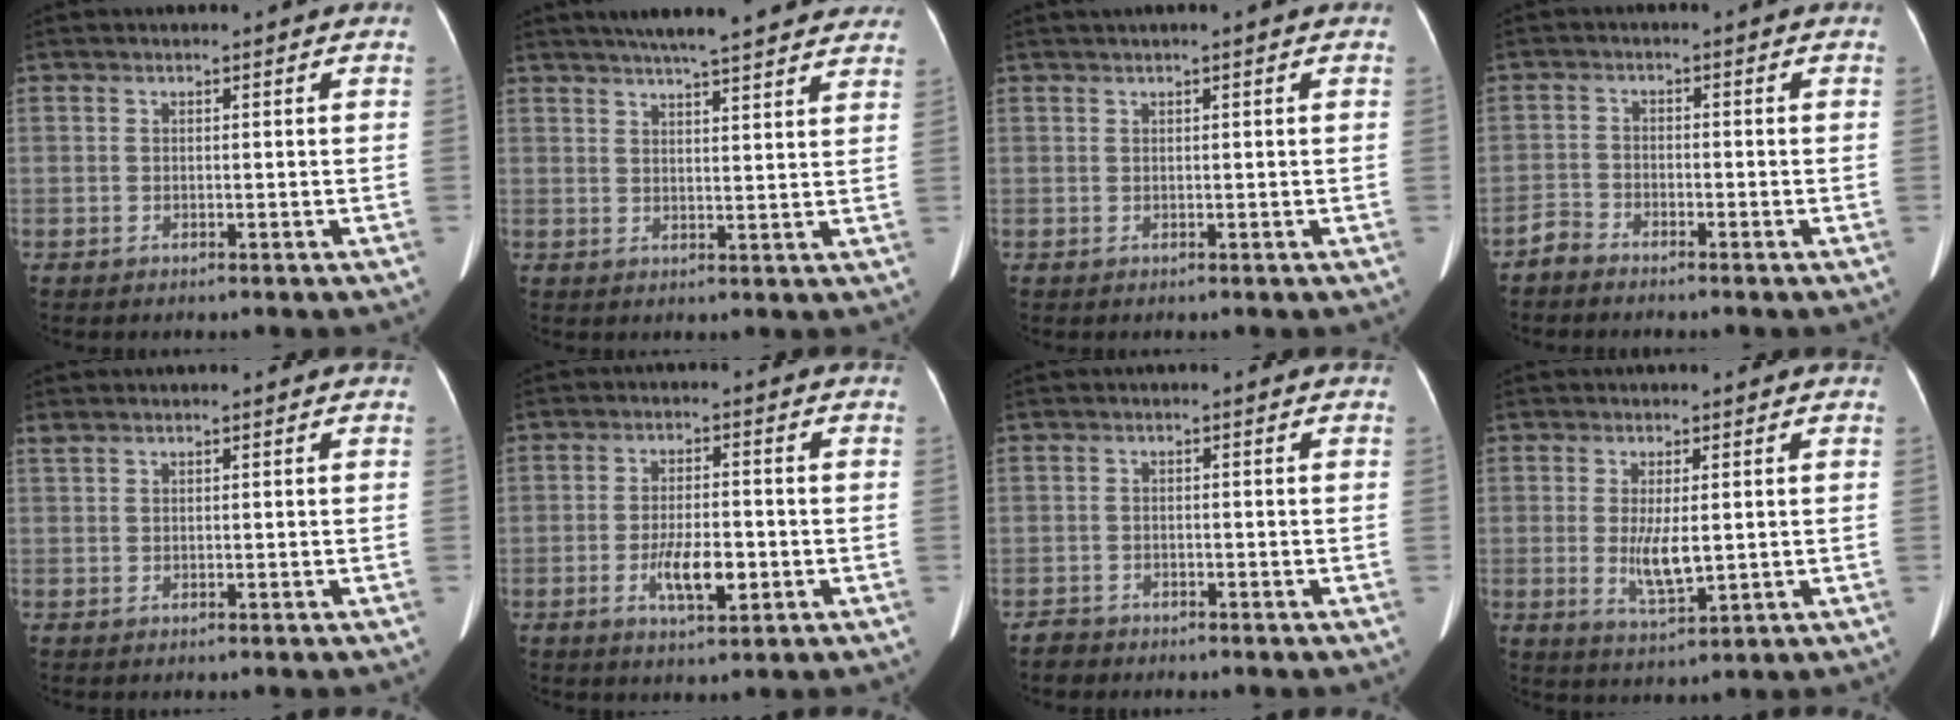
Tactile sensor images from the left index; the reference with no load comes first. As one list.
[{"total": 19.1, "force": [16.6, 2.6, 9.1], "torque": [-0.122, 0.031, 0.205]}, {"total": 1.1, "force": [0.6, -0.2, 0.8], "torque": [-0.015, 0.010, 0.011]}, {"total": 2.1, "force": [-2.1, 0.4, 0.0], "torque": [0.000, -0.005, -0.041]}, {"total": 0.5, "force": [0.4, 0.1, 0.2], "torque": [-0.013, 0.014, 0.017]}, {"total": 6.1, "force": [-2.1, 1.9, 5.4], "torque": [-0.101, -0.005, -0.035]}, {"total": 1.7, "force": [-1.5, 0.7, -0.1], "torque": [-0.009, -0.003, -0.027]}, {"total": 5.1, "force": [-0.2, 1.4, 5.0], "torque": [-0.098, -0.015, 0.000]}]